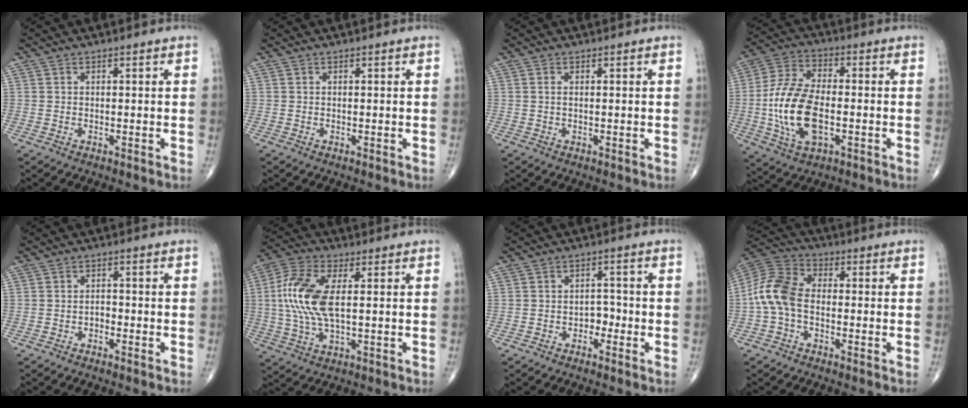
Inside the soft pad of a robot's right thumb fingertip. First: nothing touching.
{"total": 0.0}
{"total": 0.7, "force": [0.2, 0.3, 0.6], "torque": [-0.017, 0.004, 0.004]}
{"total": 15.5, "force": [-2.5, 8.0, 13.1], "torque": [-0.269, 0.014, -0.046]}
{"total": 1.3, "force": [-0.9, 0.8, 0.6], "torque": [-0.004, 0.007, -0.019]}
{"total": 12.1, "force": [1.3, 5.3, 10.9], "torque": [-0.250, 0.006, 0.024]}
{"total": 2.6, "force": [-1.3, 1.9, 1.4], "torque": [-0.004, 0.014, -0.024]}
{"total": 10.0, "force": [-1.5, 6.3, 7.6], "torque": [-0.155, 0.030, -0.044]}